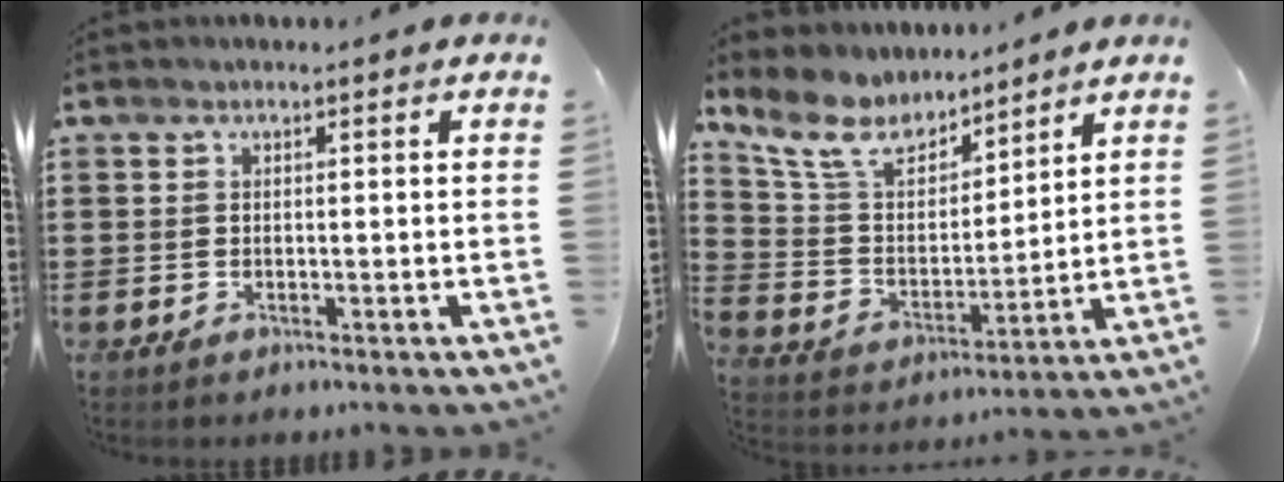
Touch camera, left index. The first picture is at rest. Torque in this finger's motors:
{"motor_torque": [0.24, -0.32, 0.30, 0.13]}